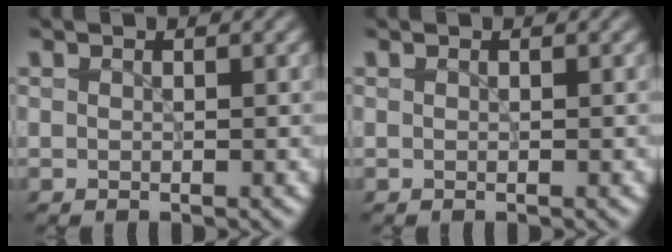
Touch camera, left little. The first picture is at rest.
{"total": 0.0}